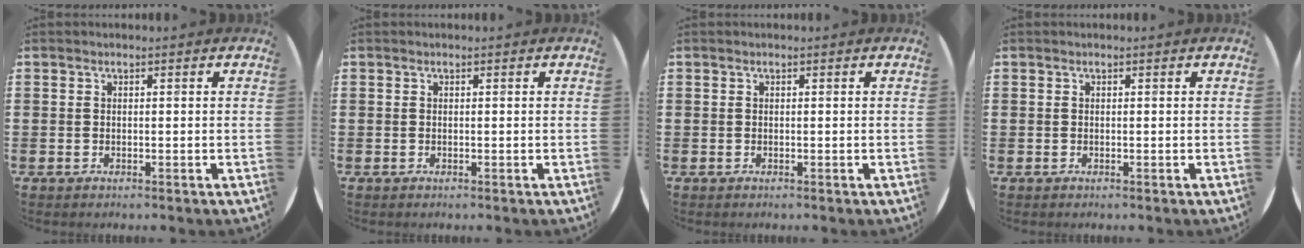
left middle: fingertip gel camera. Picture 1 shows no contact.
{"total": 0.0}
{"total": 0.0}
{"total": 0.0}